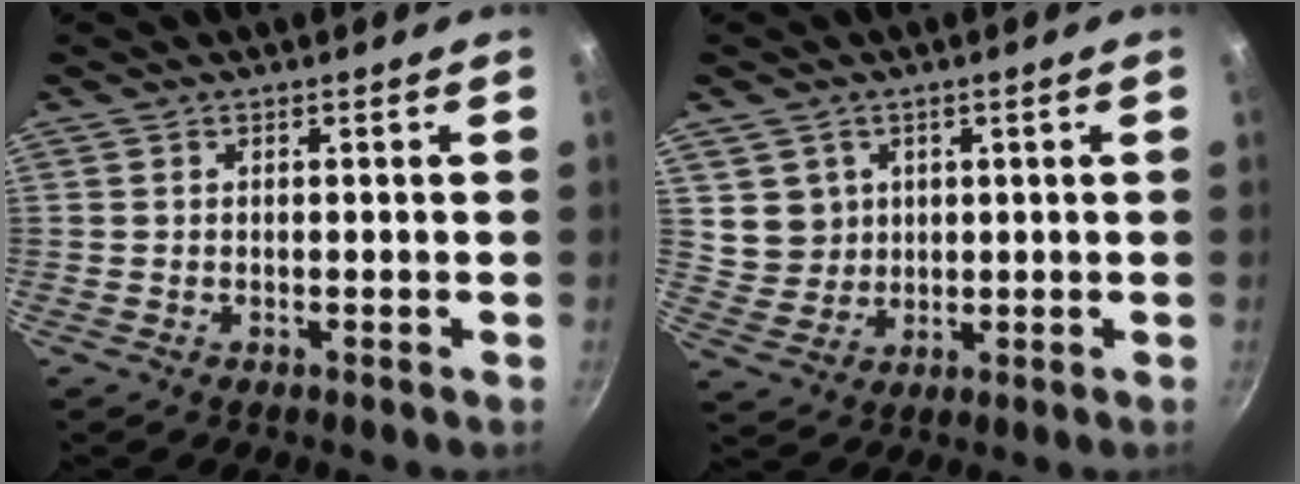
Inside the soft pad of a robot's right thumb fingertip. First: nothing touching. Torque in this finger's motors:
{"motor_torque": [-1.24, 1.40, -0.17, 0.24, 0.05]}